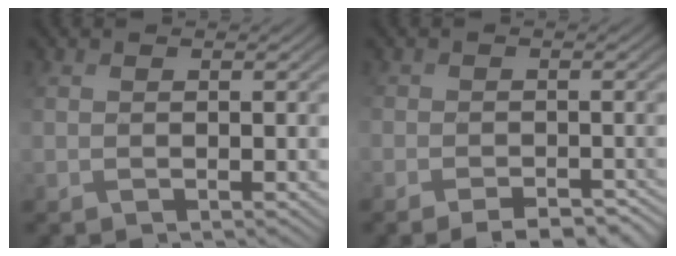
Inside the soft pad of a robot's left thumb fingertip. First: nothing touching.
{"total": 3.6, "force": [-3.0, 1.5, 1.5], "torque": [-0.011, -0.013, -0.044]}